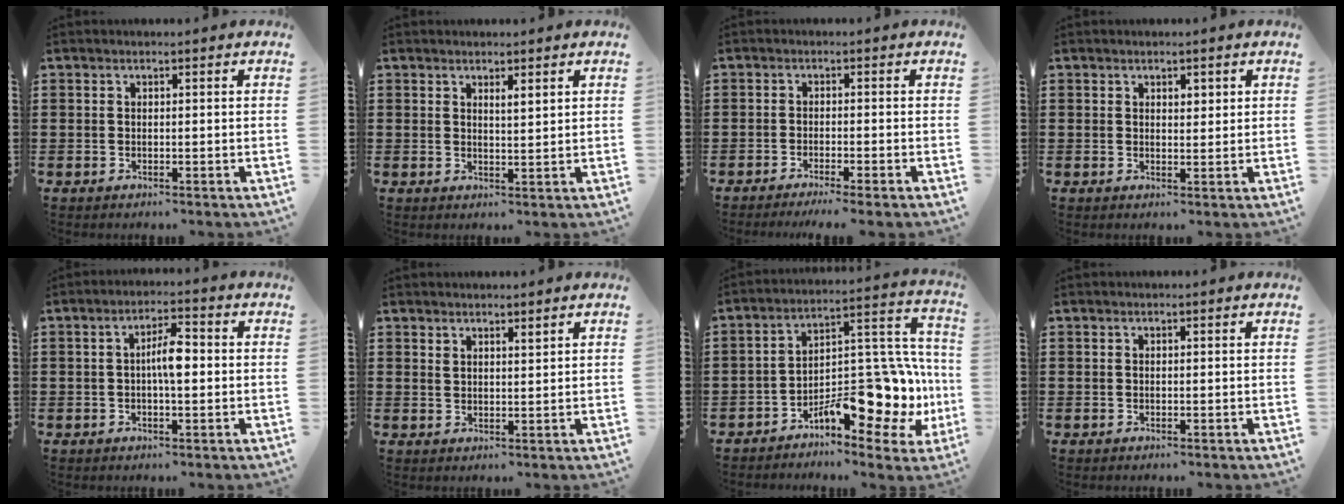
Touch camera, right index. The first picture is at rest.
{"total": 1.4, "force": [1.2, 0.1, 0.8], "torque": [-0.018, 0.001, 0.021]}
{"total": 1.6, "force": [-1.4, -0.3, 0.8], "torque": [-0.014, -0.001, -0.025]}
{"total": 1.3, "force": [0.9, 0.7, 0.7], "torque": [-0.013, 0.006, 0.016]}
{"total": 4.6, "force": [-0.1, 1.4, 4.4], "torque": [-0.071, 0.004, -0.007]}
{"total": 1.8, "force": [1.7, 0.4, 0.5], "torque": [-0.004, -0.002, 0.030]}
{"total": 14.2, "force": [-6.2, 7.0, 10.7], "torque": [-0.120, 0.009, -0.096]}
{"total": 0.0}